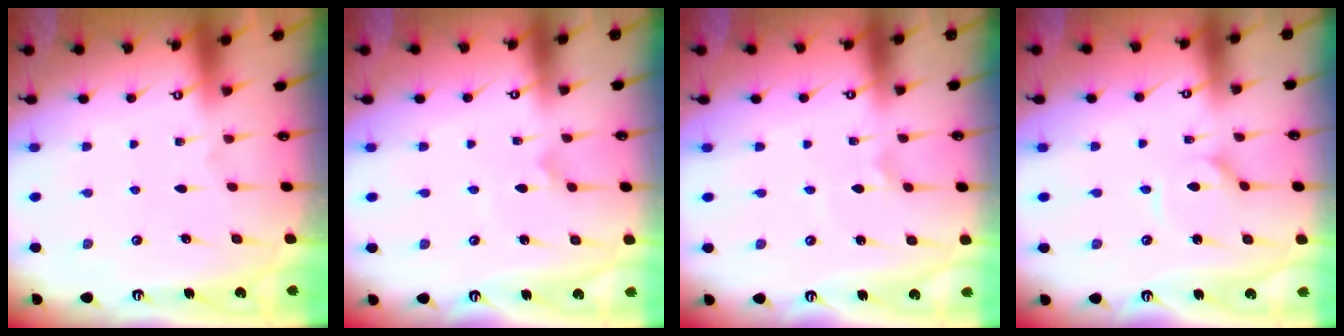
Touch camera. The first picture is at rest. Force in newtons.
{"total": 2.9, "press": 2.9, "slide": 0.1}
{"total": 1.1, "press": 1.0, "slide": 0.4}
{"total": 2.6, "press": 2.6, "slide": 0.4}